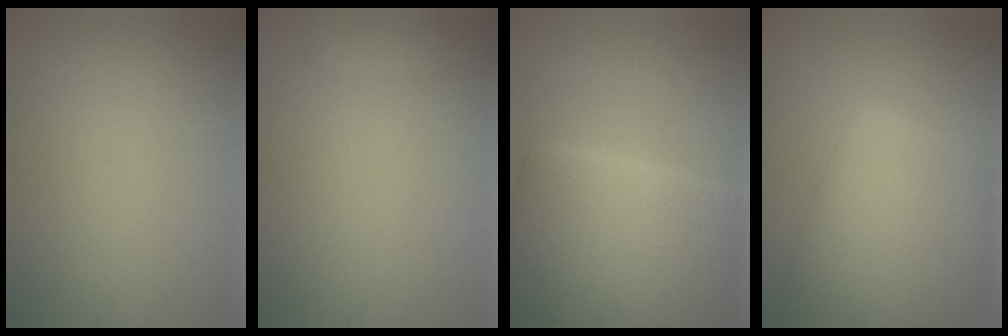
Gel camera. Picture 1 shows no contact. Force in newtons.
{"total": 1.9, "press": 1.9, "slide": 0.1}
{"total": 14.3, "press": 14.2, "slide": 0.8}
{"total": 8.9, "press": 8.9, "slide": 0.4}